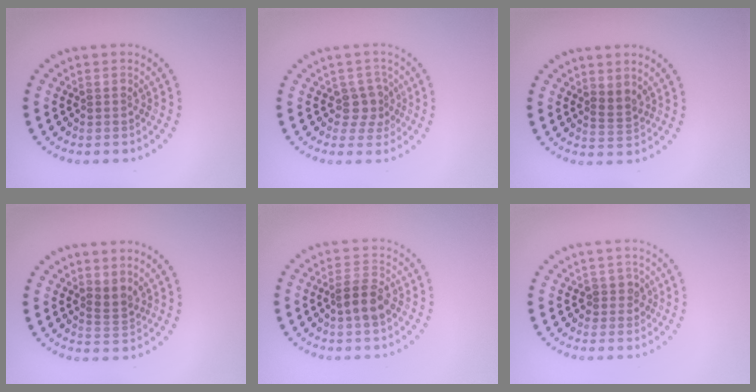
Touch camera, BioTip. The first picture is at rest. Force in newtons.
{"total": 2.3, "press": 1.7, "slide": 1.6}
{"total": 1.7, "press": 1.2, "slide": 1.2}
{"total": 1.7, "press": 1.3, "slide": 1.1}
{"total": 2.7, "press": 2.6, "slide": 0.9}
{"total": 1.5, "press": 1.2, "slide": 0.9}